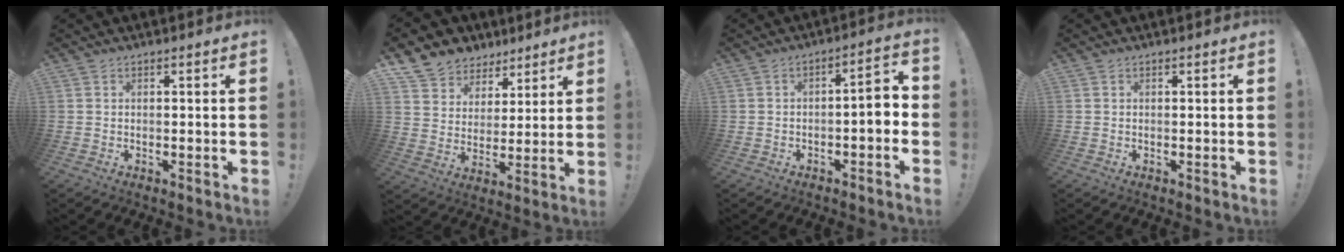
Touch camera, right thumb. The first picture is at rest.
{"total": 8.9, "force": [6.0, 6.5, 1.1], "torque": [-0.022, -0.054, 0.122]}
{"total": 4.9, "force": [-2.2, 1.0, 4.3], "torque": [-0.067, 0.003, -0.041]}
{"total": 0.0}